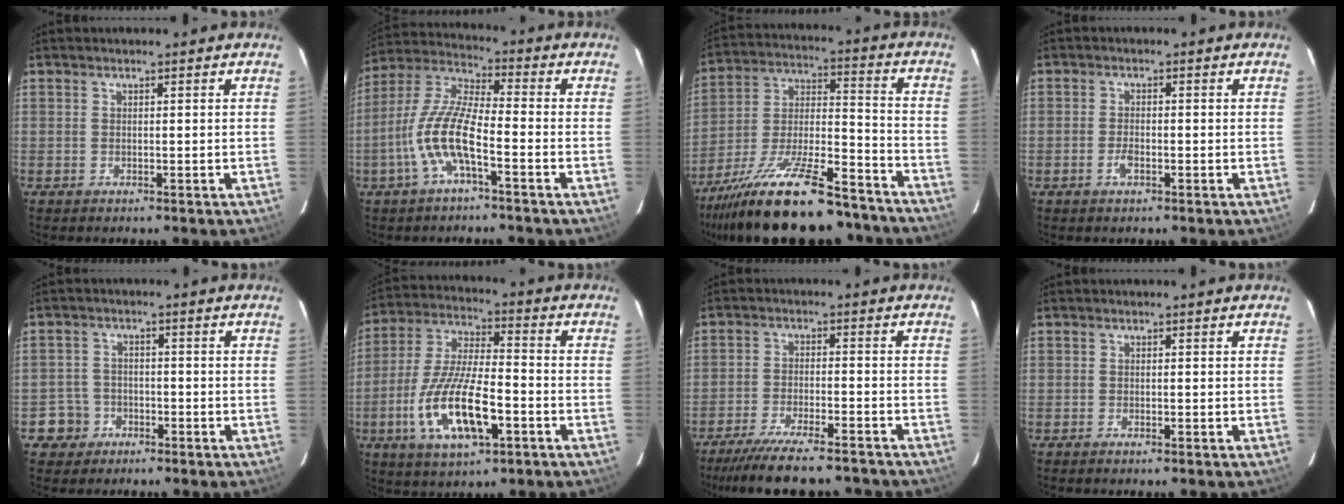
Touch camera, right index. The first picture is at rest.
{"total": 11.3, "force": [-4.5, 2.6, 10.1], "torque": [-0.222, 0.004, -0.090]}
{"total": 26.7, "force": [-20.6, 7.5, 15.3], "torque": [-0.280, -0.025, -0.312]}
{"total": 2.5, "force": [-1.2, 1.1, 1.9], "torque": [-0.041, 0.000, -0.023]}
{"total": 4.9, "force": [-2.4, 4.3, -0.1], "torque": [-0.007, 0.019, -0.044]}
{"total": 16.7, "force": [-6.1, 5.6, 14.6], "torque": [-0.310, -0.015, -0.109]}
{"total": 16.0, "force": [-13.9, 3.2, 7.2], "torque": [-0.149, -0.023, -0.210]}
{"total": 0.7, "force": [-0.6, 0.1, 0.3], "torque": [-0.009, -0.001, -0.012]}